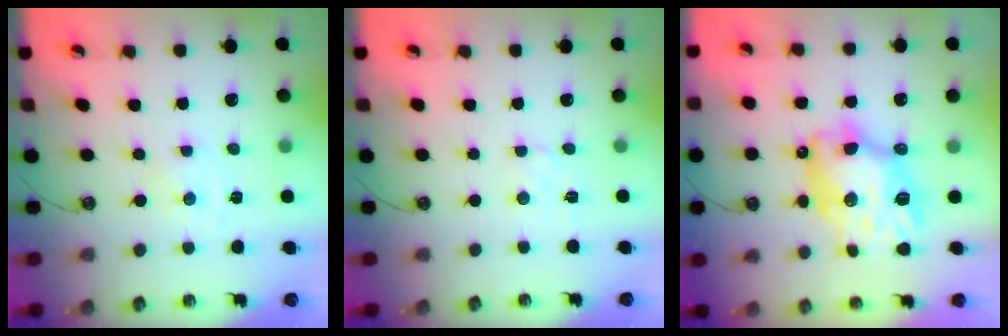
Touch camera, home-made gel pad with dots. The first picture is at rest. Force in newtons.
{"total": 2.6, "press": 2.6, "slide": 0.6}
{"total": 14.9, "press": 14.9, "slide": 1.5}